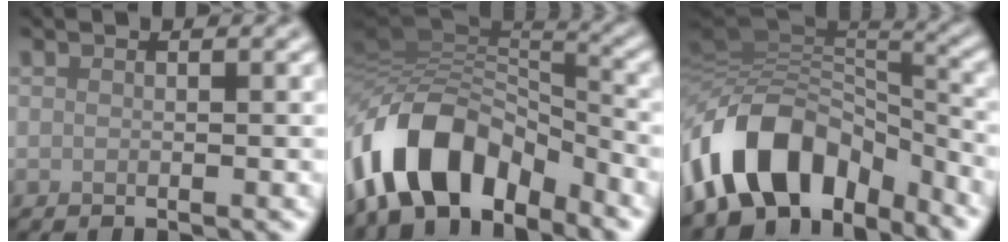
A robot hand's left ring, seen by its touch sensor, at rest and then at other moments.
{"total": 11.2, "force": [-6.4, 5.8, 7.0], "torque": [-0.124, 0.009, -0.120]}
{"total": 11.2, "force": [-6.5, 6.7, 6.2], "torque": [-0.111, 0.022, -0.123]}